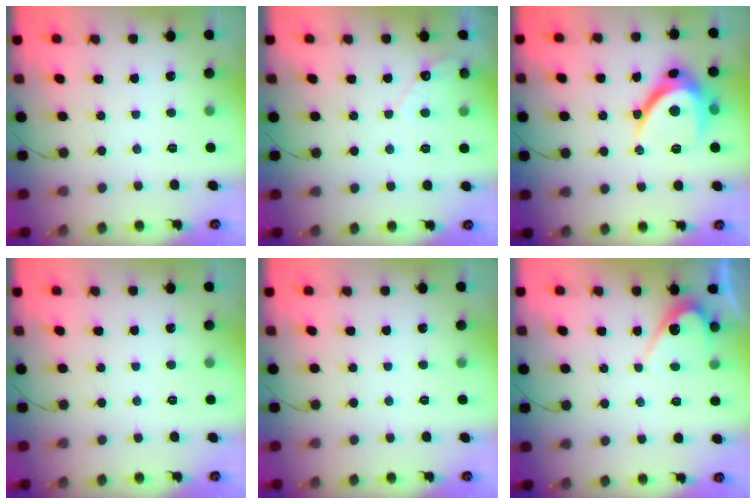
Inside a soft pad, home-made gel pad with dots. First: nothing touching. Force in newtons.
{"total": 5.0, "press": 5.0, "slide": 0.4}
{"total": 11.4, "press": 11.4, "slide": 0.7}
{"total": 0.0}
{"total": 0.0}
{"total": 5.8, "press": 5.8, "slide": 0.4}